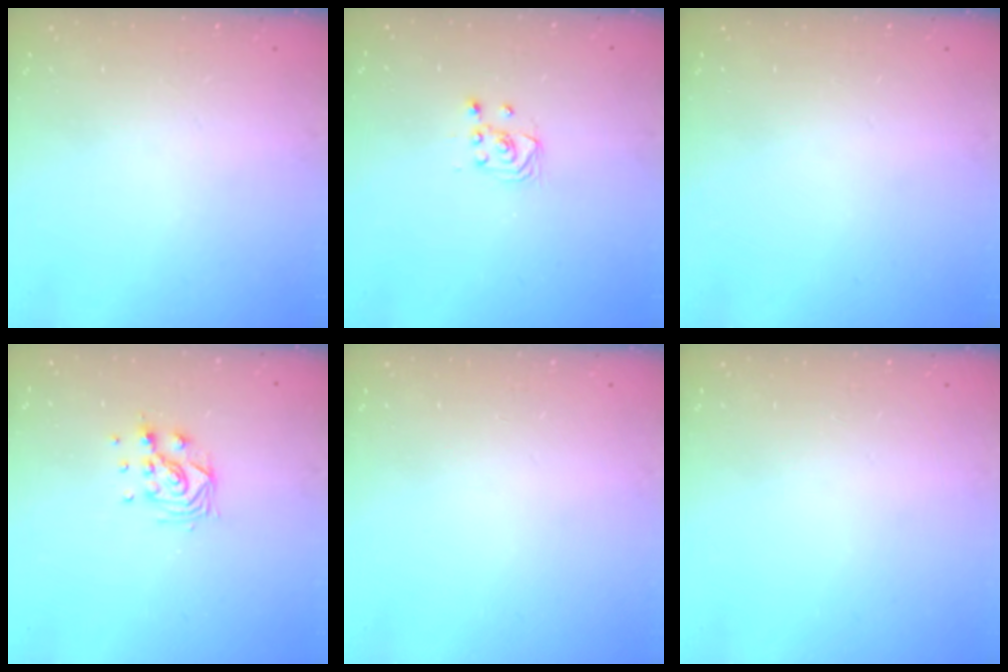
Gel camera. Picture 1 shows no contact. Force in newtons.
{"total": 2.5, "press": 2.2, "slide": 1.1}
{"total": 0.0}
{"total": 9.3, "press": 9.3, "slide": 0.9}
{"total": 0.0}
{"total": 0.0}